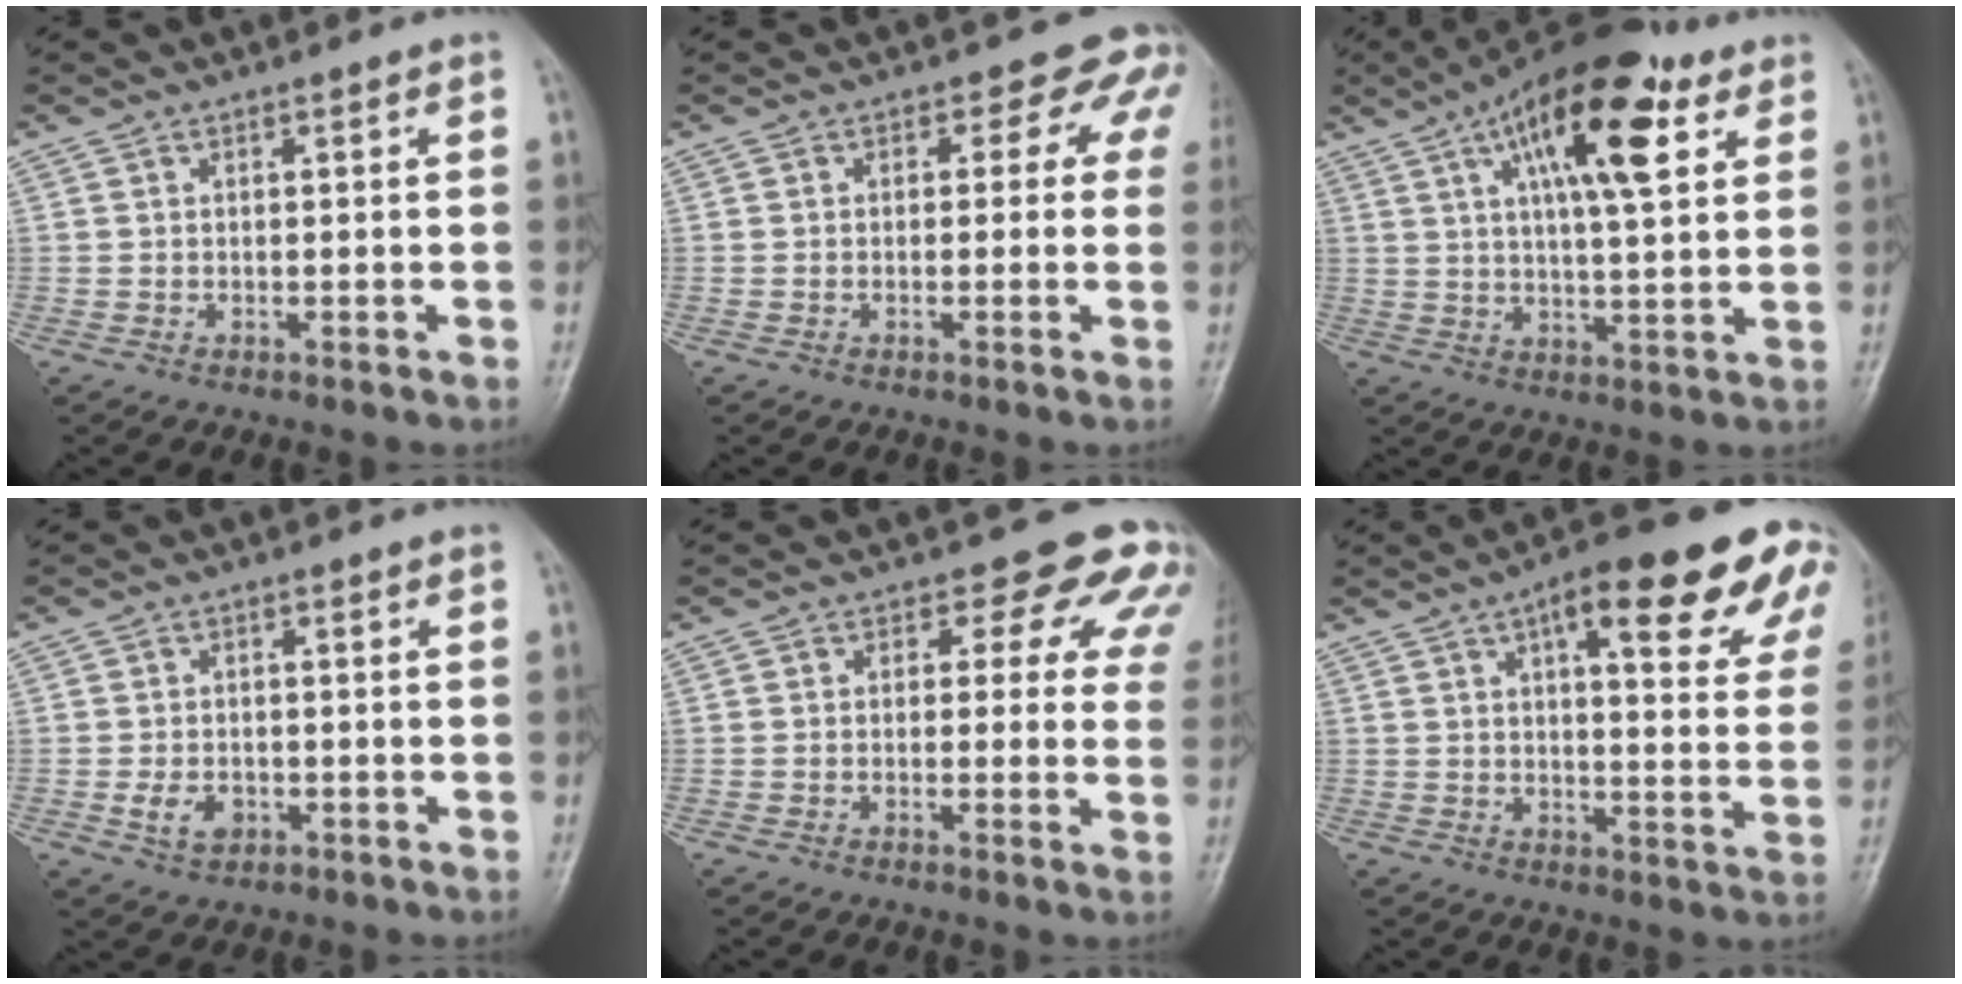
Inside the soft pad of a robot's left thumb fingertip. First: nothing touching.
{"total": 4.5, "force": [1.9, 3.6, 1.9], "torque": [0.020, -0.001, -0.005]}
{"total": 18.5, "force": [8.2, 6.7, 15.2], "torque": [-0.210, -0.008, 0.124]}
{"total": 3.9, "force": [-1.2, 2.9, 2.3], "torque": [-0.031, 0.003, -0.018]}
{"total": 9.0, "force": [5.3, 5.6, 4.6], "torque": [0.002, -0.015, 0.035]}
{"total": 20.5, "force": [10.9, 5.9, 16.3], "torque": [-0.184, -0.014, 0.131]}